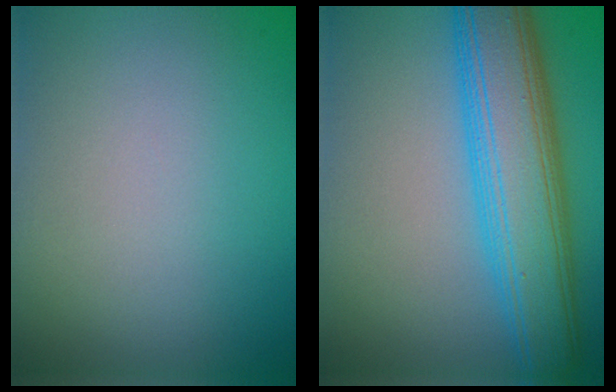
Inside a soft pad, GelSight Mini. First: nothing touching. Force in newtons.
{"total": 8.8, "press": 8.8, "slide": 0.3}